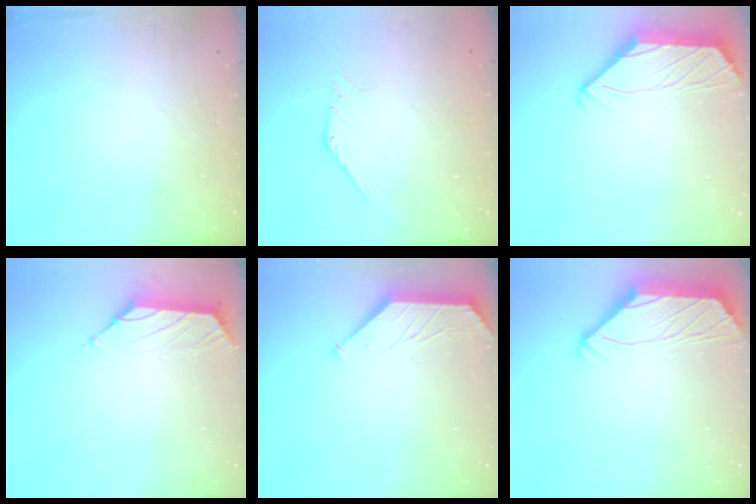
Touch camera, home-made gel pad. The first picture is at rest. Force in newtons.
{"total": 0.5, "press": 0.5, "slide": 0.2}
{"total": 2.2, "press": 2.1, "slide": 0.7}
{"total": 1.6, "press": 1.5, "slide": 0.6}
{"total": 0.9, "press": 0.9, "slide": 0.2}
{"total": 2.0, "press": 1.8, "slide": 0.8}